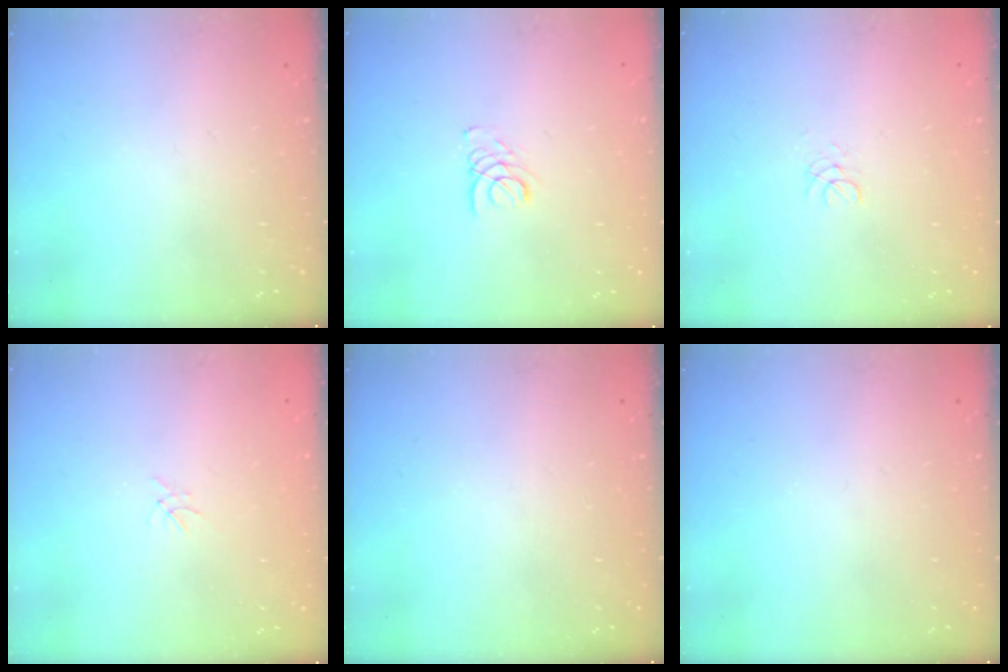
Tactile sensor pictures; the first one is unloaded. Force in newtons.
{"total": 1.9, "press": 1.9, "slide": 0.2}
{"total": 1.3, "press": 1.3, "slide": 0.1}
{"total": 0.0}
{"total": 0.0}
{"total": 0.0}